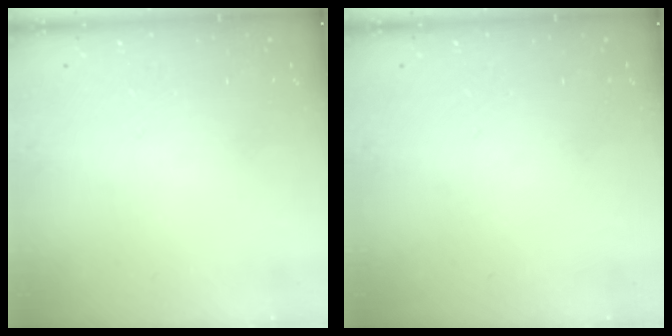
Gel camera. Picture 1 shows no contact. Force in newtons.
{"total": 0.0}